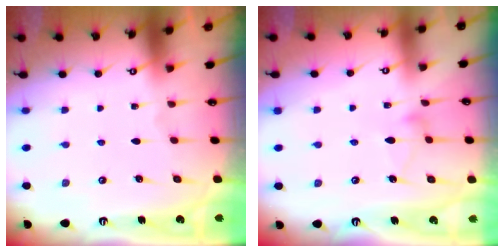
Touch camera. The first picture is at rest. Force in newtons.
{"total": 6.6, "press": 6.6, "slide": 0.3}